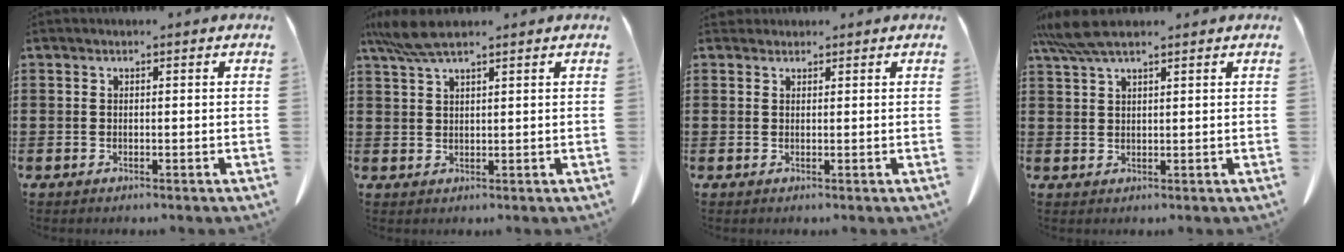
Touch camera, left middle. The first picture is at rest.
{"total": 5.1, "force": [3.9, 0.7, 3.3], "torque": [-0.072, -0.002, 0.072]}
{"total": 1.1, "force": [1.0, 0.5, 0.1], "torque": [-0.004, 0.002, 0.020]}
{"total": 5.3, "force": [3.9, 0.8, 3.4], "torque": [-0.076, -0.002, 0.074]}